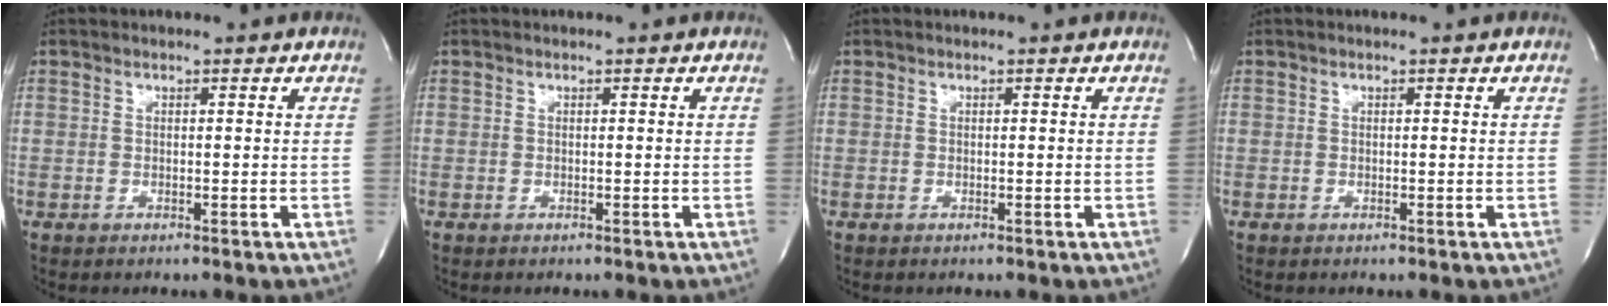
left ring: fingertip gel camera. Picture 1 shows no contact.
{"total": 0.0}
{"total": 0.0}
{"total": 0.0}